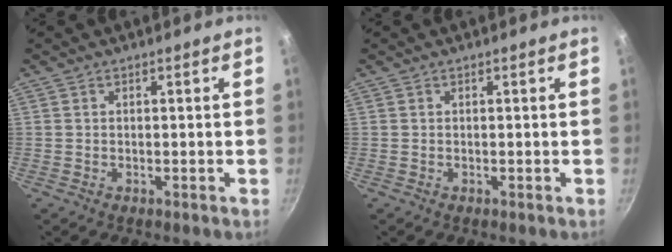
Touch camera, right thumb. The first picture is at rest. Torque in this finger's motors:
{"motor_torque": [0.00, 0.00, 0.00, 0.00, 0.00]}